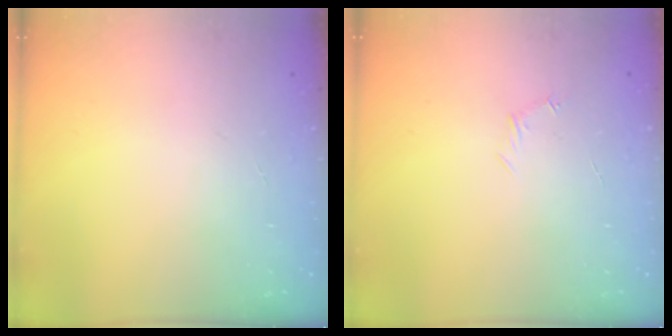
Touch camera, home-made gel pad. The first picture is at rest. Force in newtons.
{"total": 3.9, "press": 3.7, "slide": 1.0}